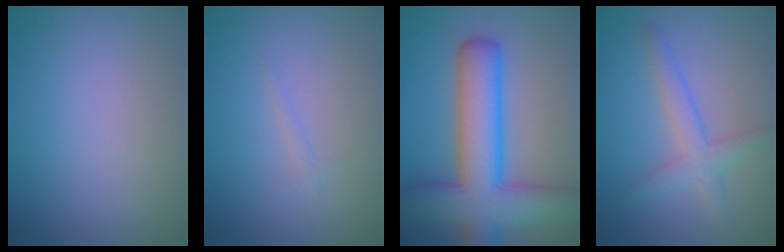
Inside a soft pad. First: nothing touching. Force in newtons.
{"total": 0.6, "press": 0.6, "slide": 0.0}
{"total": 11.3, "press": 11.3, "slide": 0.5}
{"total": 3.0, "press": 3.0, "slide": 0.0}